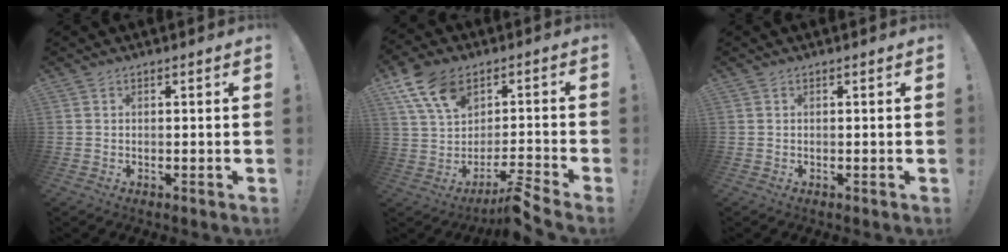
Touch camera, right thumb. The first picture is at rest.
{"total": 10.3, "force": [-0.7, 6.1, 8.3], "torque": [-0.166, 0.018, -0.006]}
{"total": 0.0}